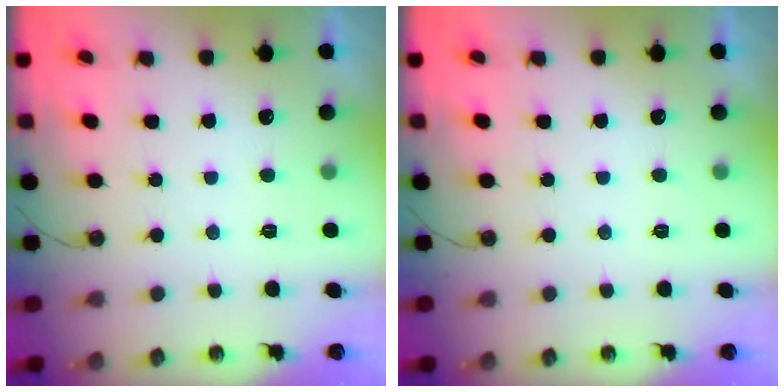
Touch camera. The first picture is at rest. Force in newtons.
{"total": 0.0}